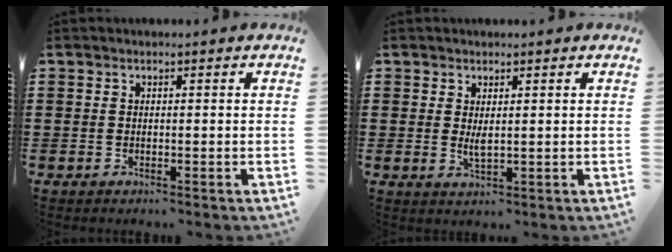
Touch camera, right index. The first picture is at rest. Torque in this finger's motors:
{"motor_torque": [2.14, 0.00, 0.22, -0.01]}